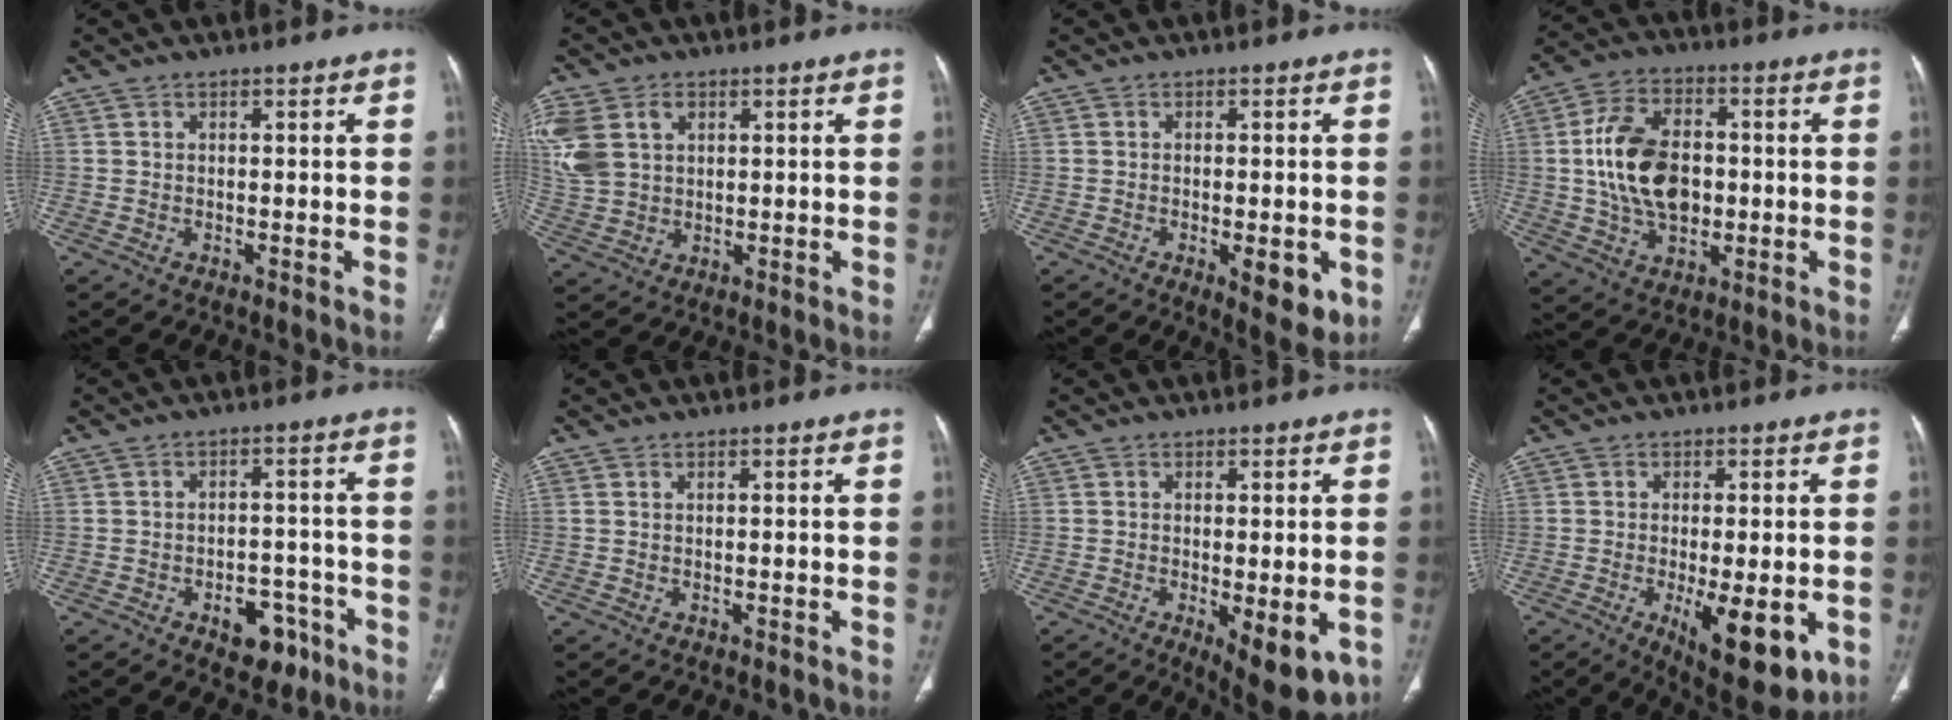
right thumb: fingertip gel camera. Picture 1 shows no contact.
{"total": 11.6, "force": [3.9, 8.5, 6.9], "torque": [-0.165, 0.008, 0.087]}
{"total": 7.2, "force": [-2.2, 2.8, 6.2], "torque": [-0.069, -0.010, -0.022]}
{"total": 15.4, "force": [0.1, 10.3, 11.5], "torque": [-0.192, 0.014, 0.007]}
{"total": 5.5, "force": [-2.8, 3.5, 3.2], "torque": [-0.018, 0.020, -0.034]}
{"total": 0.0}
{"total": 9.9, "force": [-3.6, 3.7, 8.5], "torque": [-0.107, -0.016, -0.045]}
{"total": 13.1, "force": [-4.0, 5.0, 11.5], "torque": [-0.154, -0.019, -0.045]}